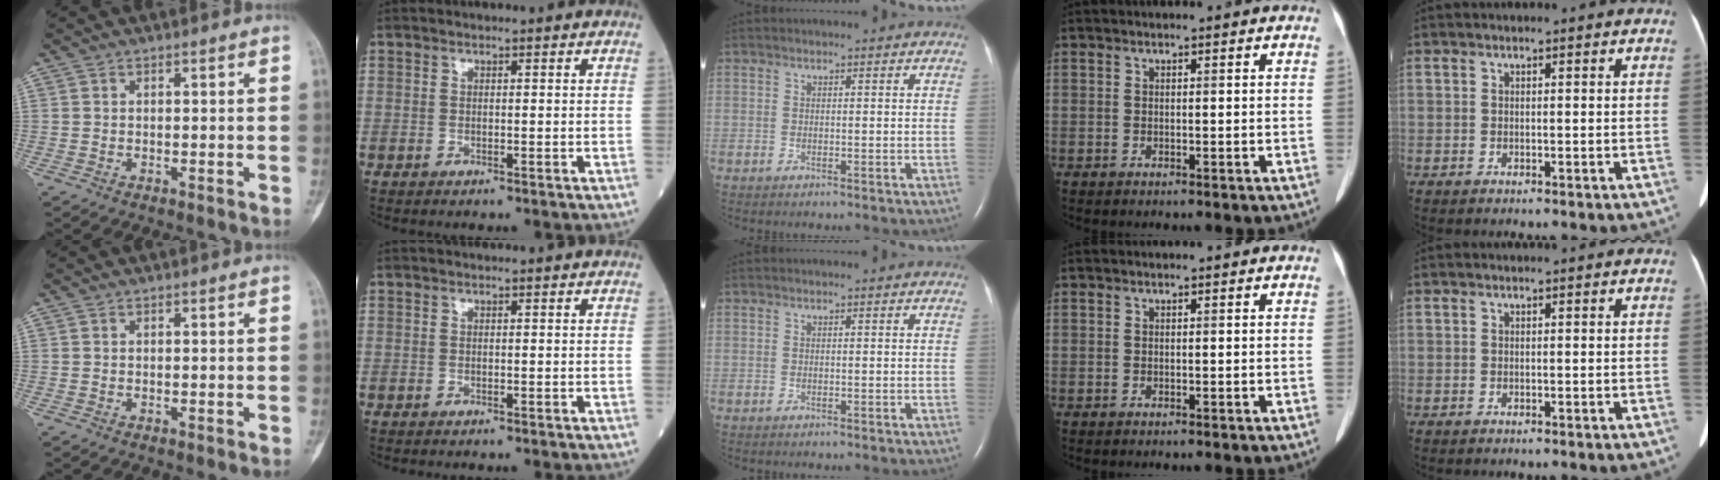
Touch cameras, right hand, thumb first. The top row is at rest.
{}